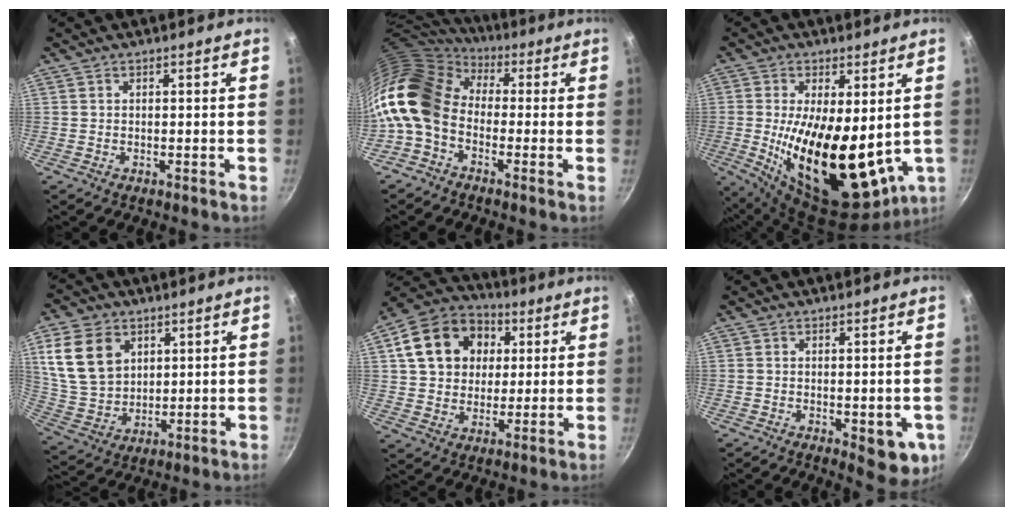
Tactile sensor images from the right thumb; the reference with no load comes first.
{"total": 16.3, "force": [-0.3, 11.8, 11.2], "torque": [-0.211, 0.032, -0.029]}
{"total": 23.5, "force": [-0.2, 10.6, 20.9], "torque": [-0.333, -0.034, 0.017]}
{"total": 14.4, "force": [5.2, 10.6, 8.2], "torque": [-0.136, -0.017, 0.116]}
{"total": 17.2, "force": [4.4, 13.8, 9.3], "torque": [-0.142, 0.020, 0.068]}
{"total": 7.5, "force": [-1.9, 3.6, 6.3], "torque": [-0.055, 0.000, -0.018]}